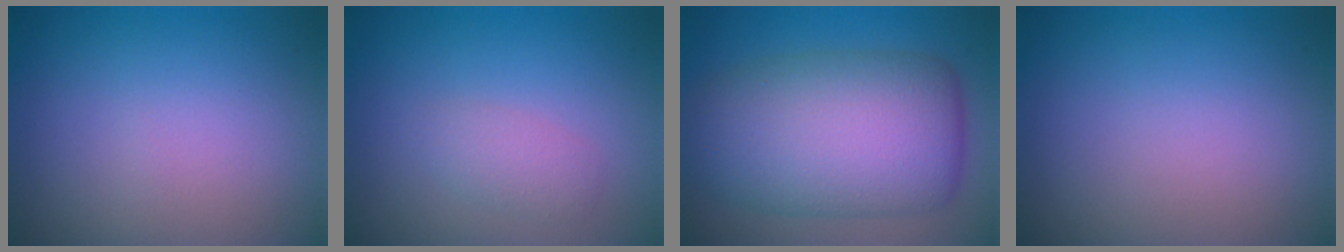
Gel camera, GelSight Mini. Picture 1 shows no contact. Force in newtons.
{"total": 1.8, "press": 1.8, "slide": 0.0}
{"total": 11.4, "press": 11.4, "slide": 0.1}
{"total": 0.0}